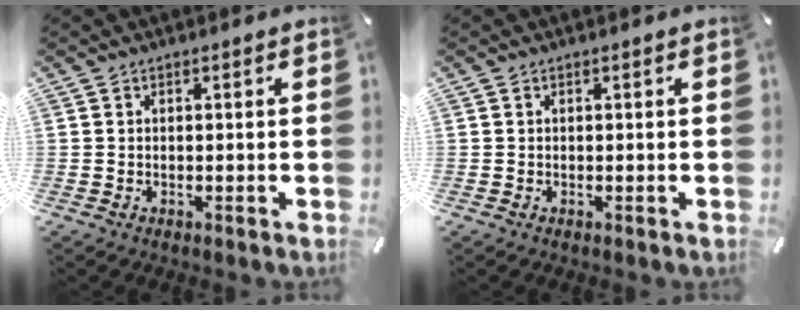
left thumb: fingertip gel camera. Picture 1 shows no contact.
{"total": 0.0}